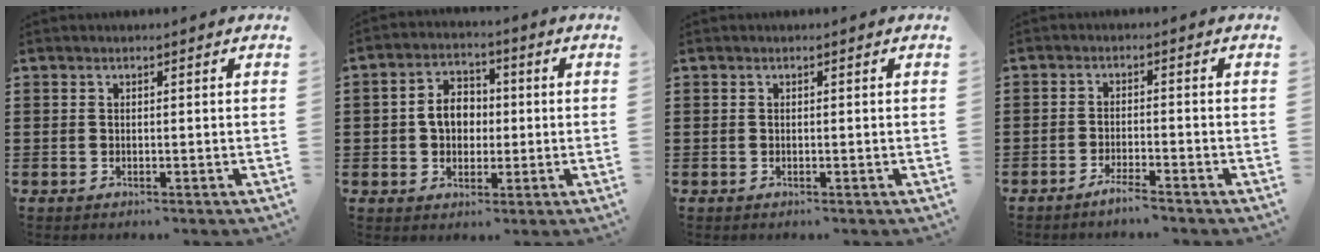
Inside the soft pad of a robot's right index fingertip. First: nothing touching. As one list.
[{"total": 5.4, "force": [-0.2, 4.2, 3.3], "torque": [-0.074, 0.010, -0.012]}, {"total": 0.0}, {"total": 2.5, "force": [-2.3, -0.1, 1.0], "torque": [-0.016, 0.002, -0.043]}]